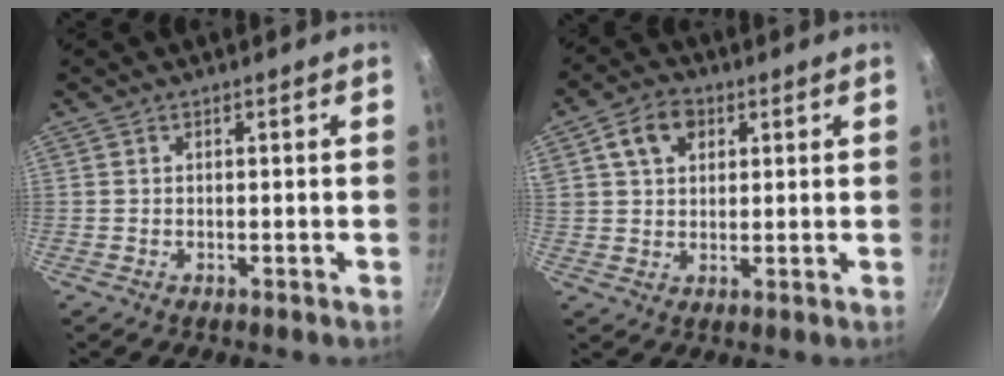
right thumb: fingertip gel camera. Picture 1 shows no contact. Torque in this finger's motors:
{"motor_torque": [0.59, 3.76, 1.19, 0.27, 0.22]}